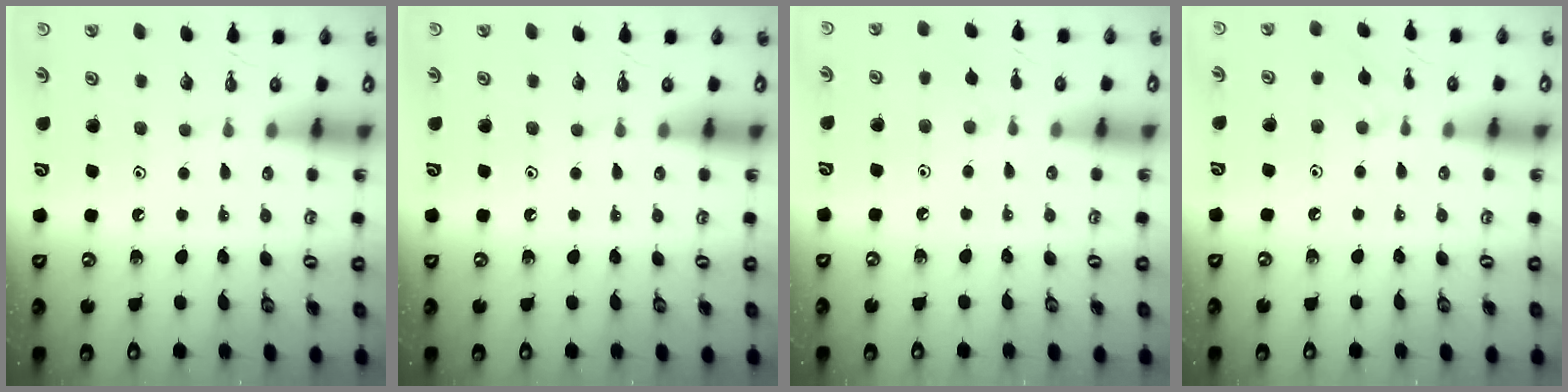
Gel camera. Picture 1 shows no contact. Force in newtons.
{"total": 0.0}
{"total": 3.7, "press": 3.7, "slide": 0.7}
{"total": 3.8, "press": 3.7, "slide": 0.5}